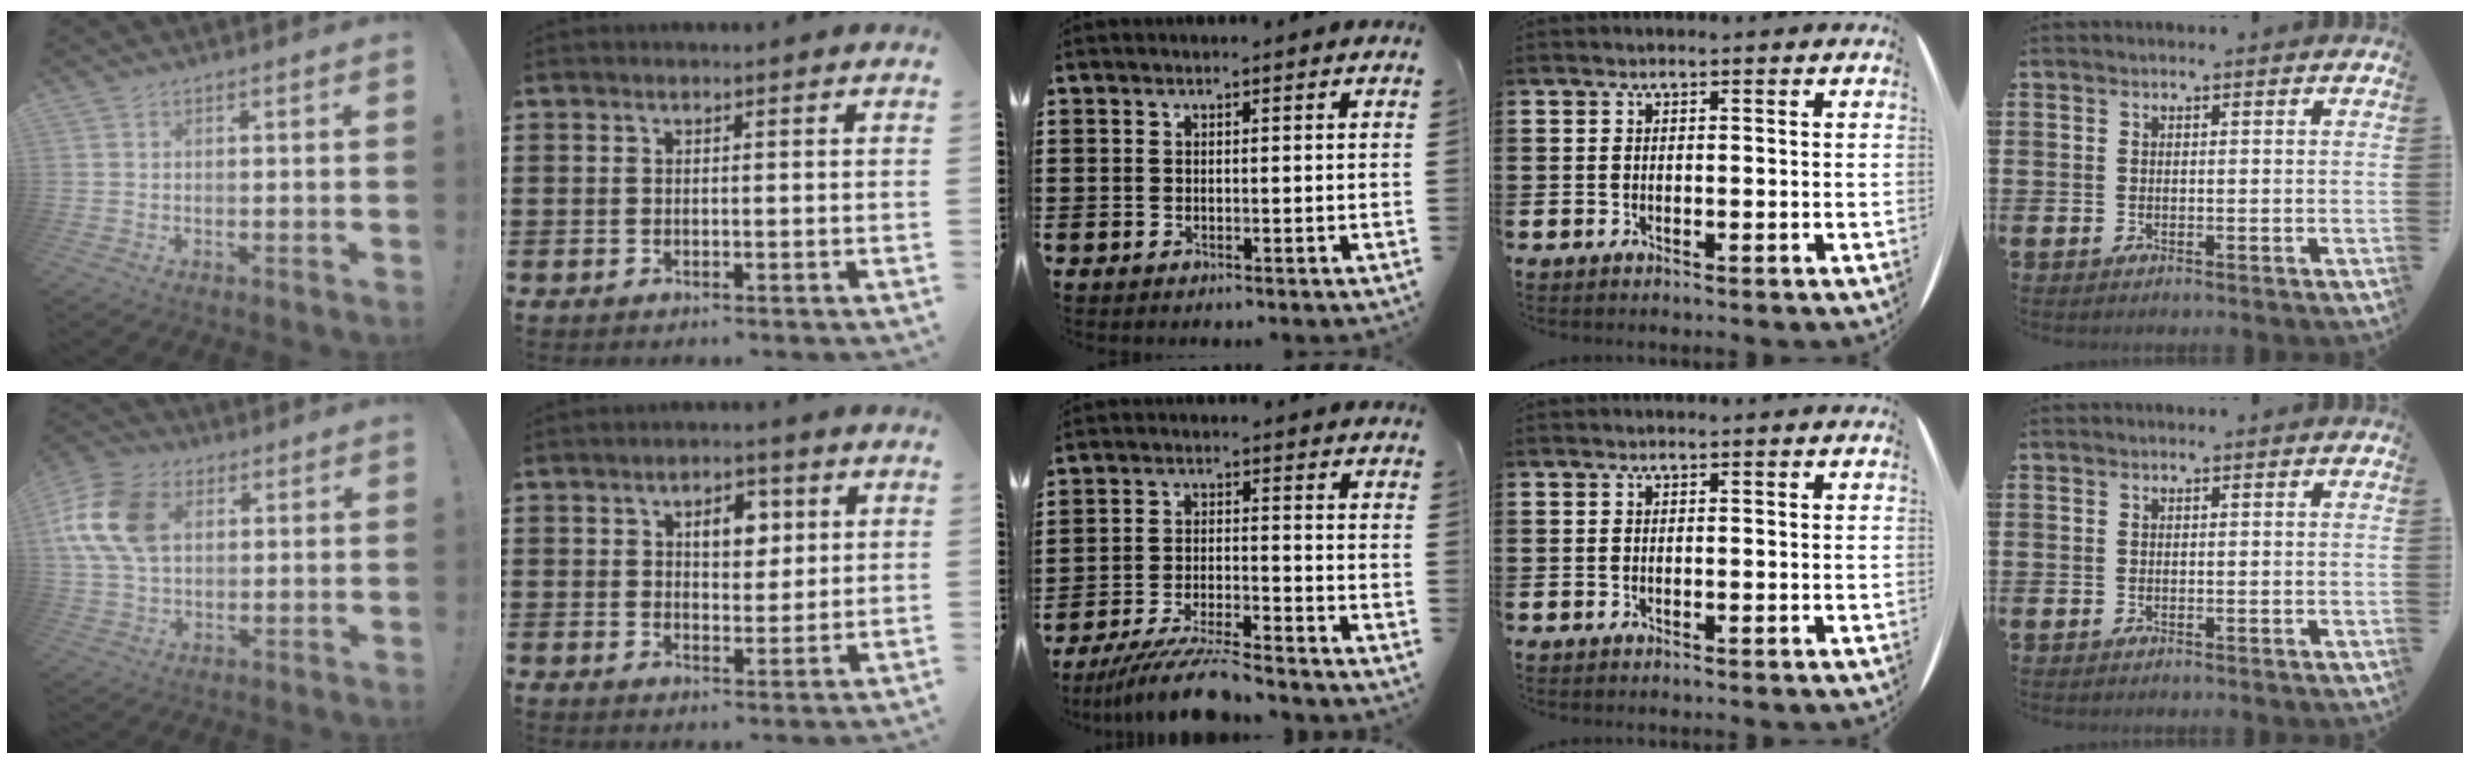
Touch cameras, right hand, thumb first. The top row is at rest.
{"thumb": {"total": 16.0, "force": [3.6, 11.3, 10.8], "torque": [-0.201, 0.007, 0.071]}, "index": {"total": 4.7, "force": [1.6, 2.8, 3.4], "torque": [-0.052, 0.004, 0.021]}, "middle": {"total": 7.7, "force": [-7.1, 0.4, 3.0], "torque": [-0.058, -0.003, -0.134]}}